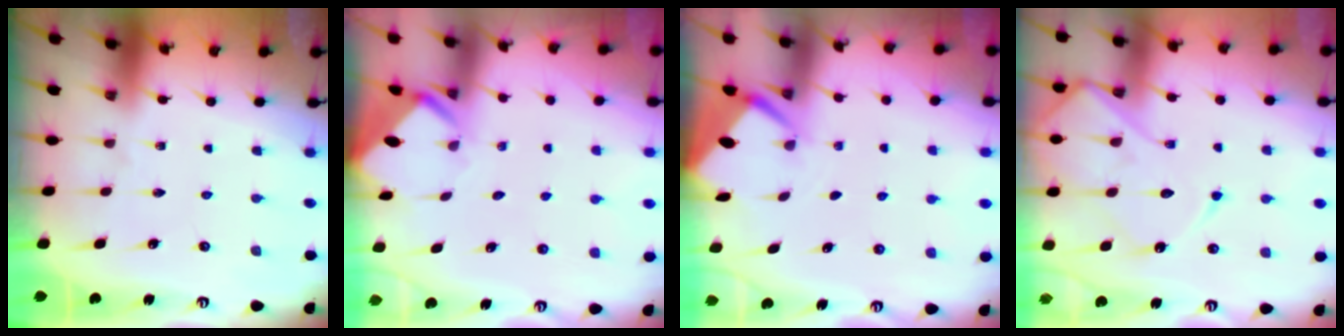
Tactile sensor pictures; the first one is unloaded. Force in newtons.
{"total": 3.1, "press": 3.1, "slide": 0.1}
{"total": 2.7, "press": 2.7, "slide": 0.3}
{"total": 12.9, "press": 12.8, "slide": 1.2}